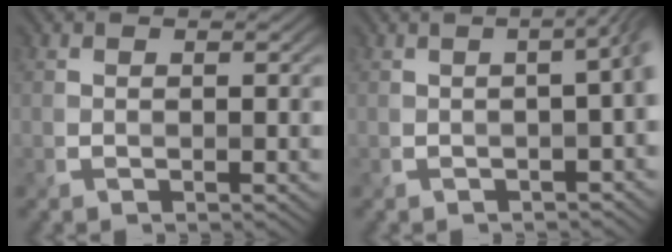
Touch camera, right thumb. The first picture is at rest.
{"total": 4.8, "force": [-0.9, 1.7, 4.4], "torque": [-0.037, -0.001, -0.007]}